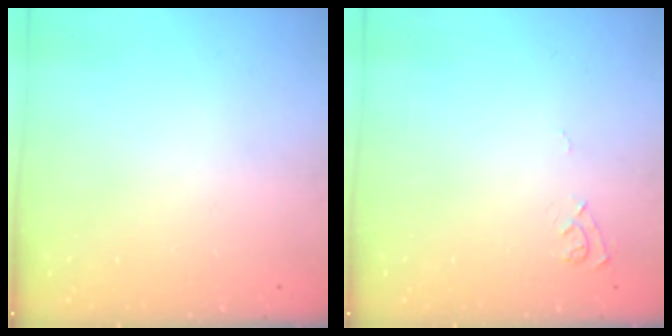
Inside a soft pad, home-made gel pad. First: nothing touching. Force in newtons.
{"total": 6.8, "press": 6.8, "slide": 0.6}